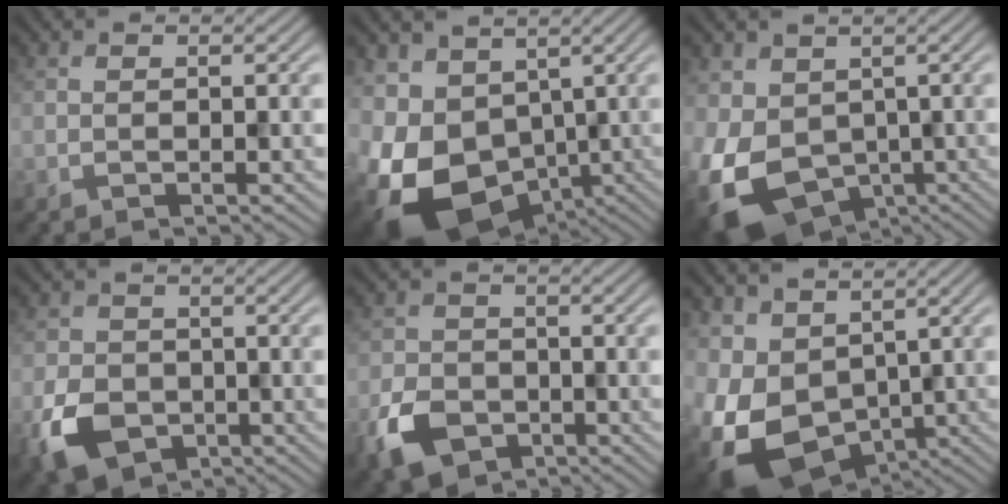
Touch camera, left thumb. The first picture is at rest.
{"total": 14.6, "force": [-3.7, 10.1, 9.8], "torque": [-0.236, -0.028, -0.051]}
{"total": 12.0, "force": [-2.0, 8.9, 7.8], "torque": [-0.195, -0.032, -0.027]}
{"total": 7.9, "force": [-3.3, 5.8, 4.1], "torque": [-0.103, -0.021, -0.069]}
{"total": 6.8, "force": [-3.4, 4.9, 3.4], "torque": [-0.082, -0.012, -0.071]}
{"total": 12.1, "force": [-1.2, 8.8, 8.2], "torque": [-0.214, -0.036, -0.005]}